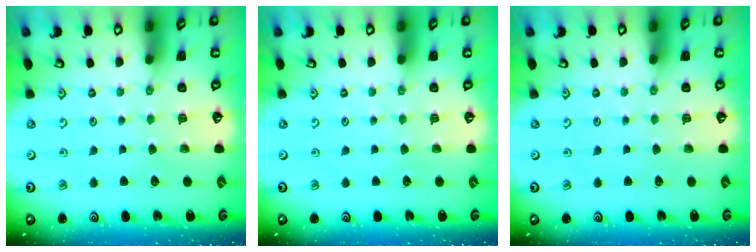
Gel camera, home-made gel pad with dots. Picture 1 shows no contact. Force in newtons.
{"total": 0.0}
{"total": 0.0}